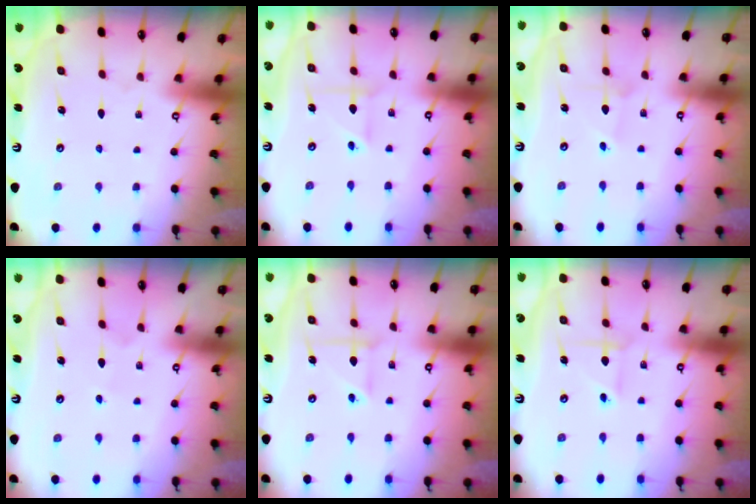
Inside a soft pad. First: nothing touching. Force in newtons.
{"total": 3.1, "press": 3.1, "slide": 0.2}
{"total": 1.5, "press": 1.5, "slide": 0.1}
{"total": 2.9, "press": 2.9, "slide": 0.3}
{"total": 3.7, "press": 3.7, "slide": 0.5}
{"total": 2.6, "press": 2.6, "slide": 0.3}